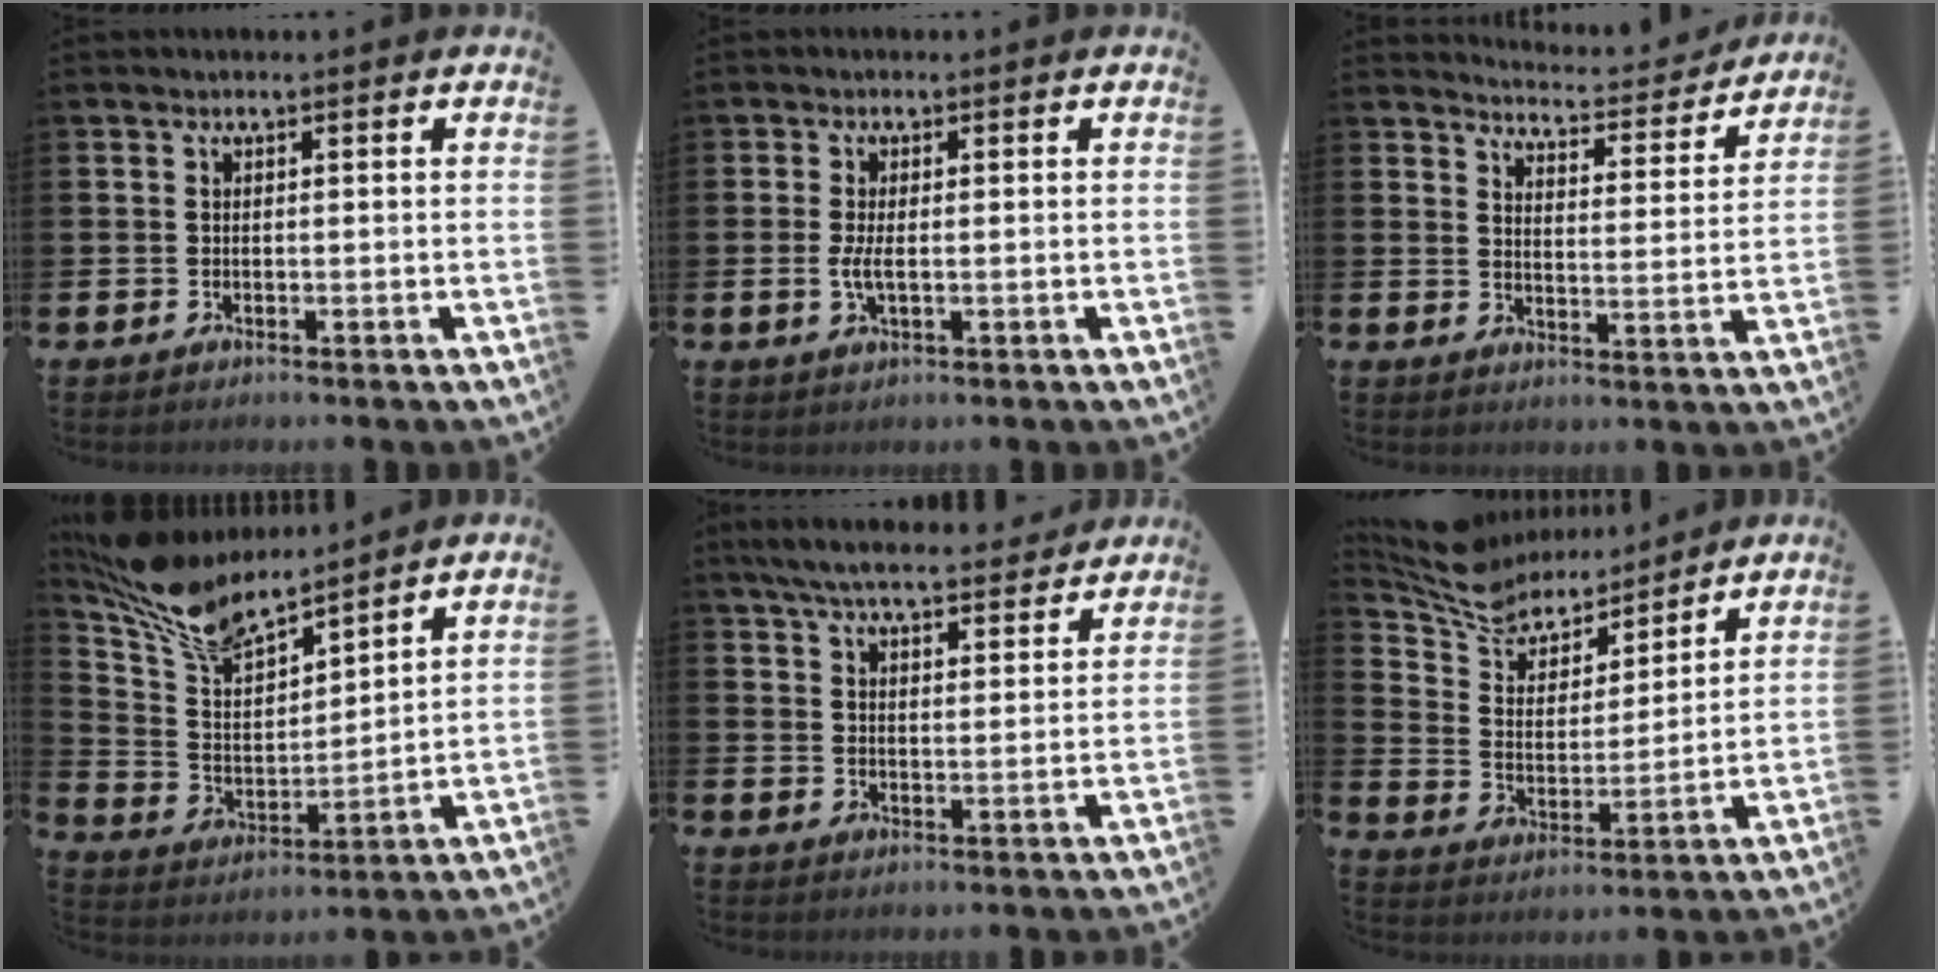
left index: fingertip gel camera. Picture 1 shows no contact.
{"total": 2.4, "force": [-0.1, 0.8, 2.2], "torque": [-0.039, -0.001, -0.003]}
{"total": 4.5, "force": [4.4, 0.3, 0.5], "torque": [-0.025, -0.038, 0.071]}
{"total": 10.1, "force": [8.9, 2.8, 3.7], "torque": [-0.112, -0.050, 0.163]}
{"total": 6.7, "force": [6.4, 1.0, 2.0], "torque": [-0.056, -0.035, 0.113]}
{"total": 9.1, "force": [8.4, 3.3, 1.2], "torque": [-0.074, -0.056, 0.155]}